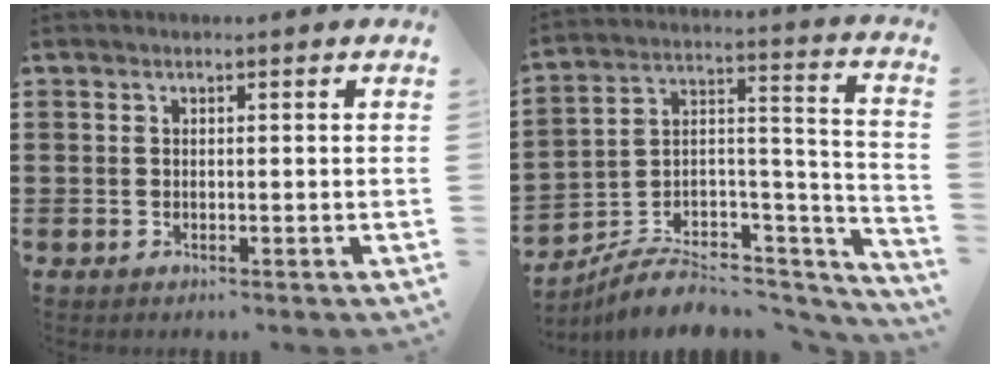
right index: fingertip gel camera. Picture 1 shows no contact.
{"total": 6.6, "force": [-5.0, 3.6, 2.4], "torque": [-0.040, 0.012, -0.093]}